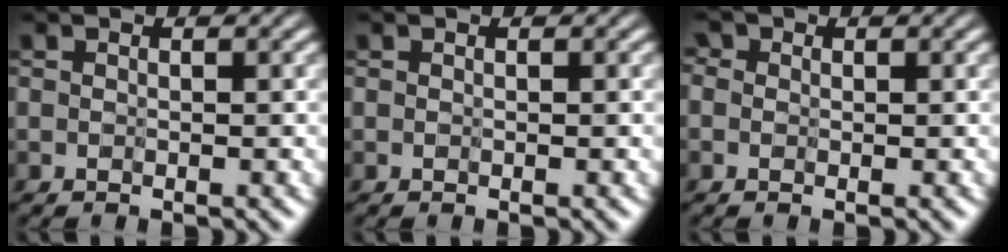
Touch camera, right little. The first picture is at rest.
{"total": 0.0}
{"total": 1.6, "force": [0.4, 1.3, 0.7], "torque": [-0.033, 0.007, -0.008]}